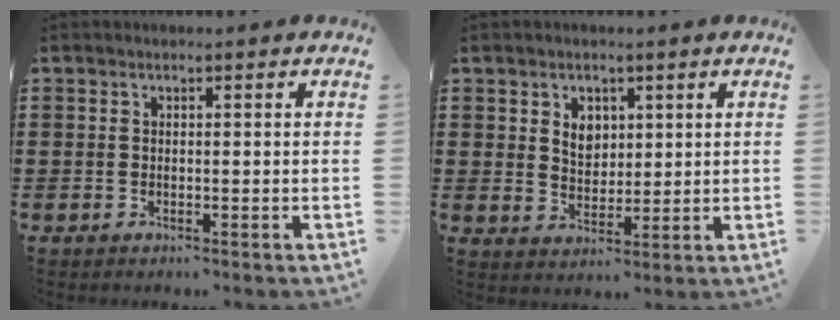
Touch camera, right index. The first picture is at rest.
{"total": 3.7, "force": [1.4, 2.8, 1.9], "torque": [-0.040, 0.008, 0.022]}